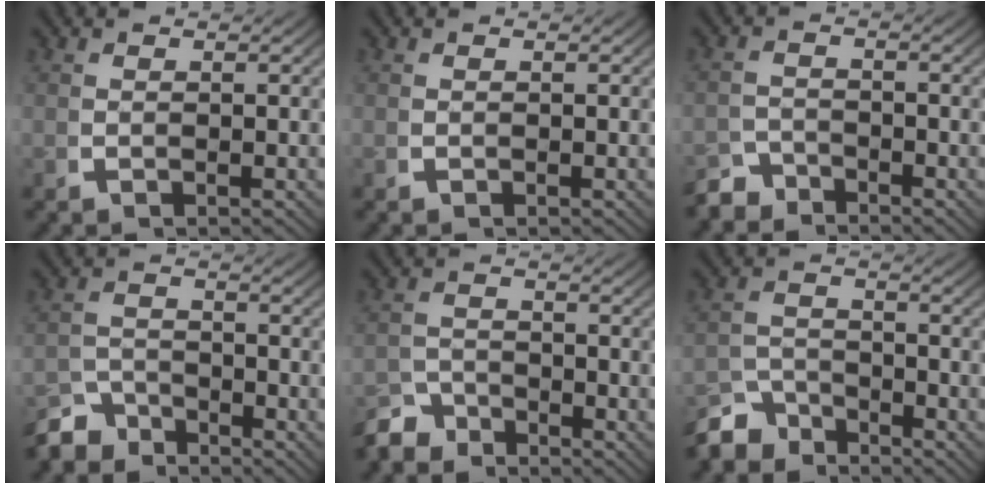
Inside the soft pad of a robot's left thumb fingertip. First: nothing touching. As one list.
[{"total": 0.0}, {"total": 2.9, "force": [-2.8, 0.4, -0.2], "torque": [0.017, -0.009, -0.056]}, {"total": 4.1, "force": [-3.8, 1.2, 0.6], "torque": [0.007, -0.012, -0.072]}, {"total": 3.6, "force": [-3.4, 0.9, 0.3], "torque": [0.009, -0.010, -0.066]}, {"total": 4.6, "force": [-4.1, 1.8, 1.1], "torque": [0.000, -0.013, -0.074]}]